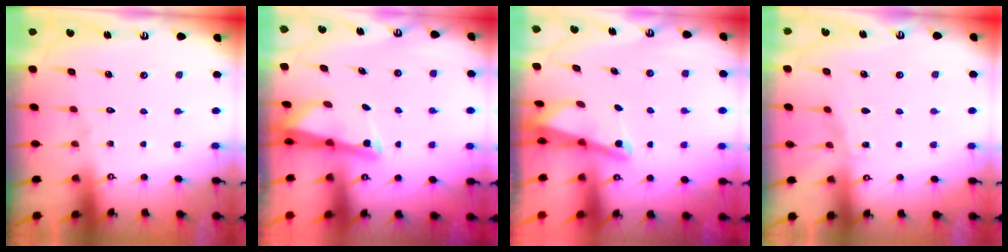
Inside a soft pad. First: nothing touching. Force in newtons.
{"total": 2.7, "press": 2.6, "slide": 0.3}
{"total": 2.2, "press": 2.2, "slide": 0.3}
{"total": 3.9, "press": 3.9, "slide": 0.5}